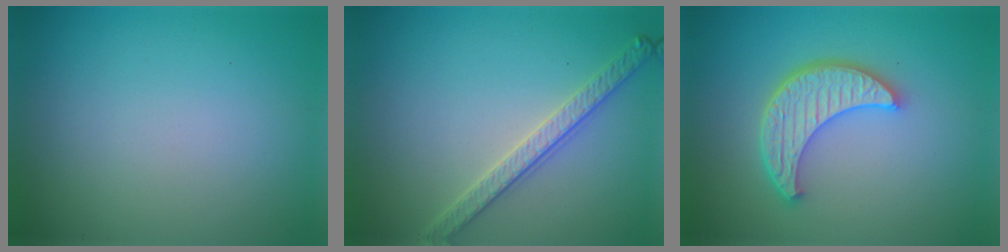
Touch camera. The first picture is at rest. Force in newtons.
{"total": 2.8, "press": 2.7, "slide": 0.7}
{"total": 5.3, "press": 4.1, "slide": 3.4}